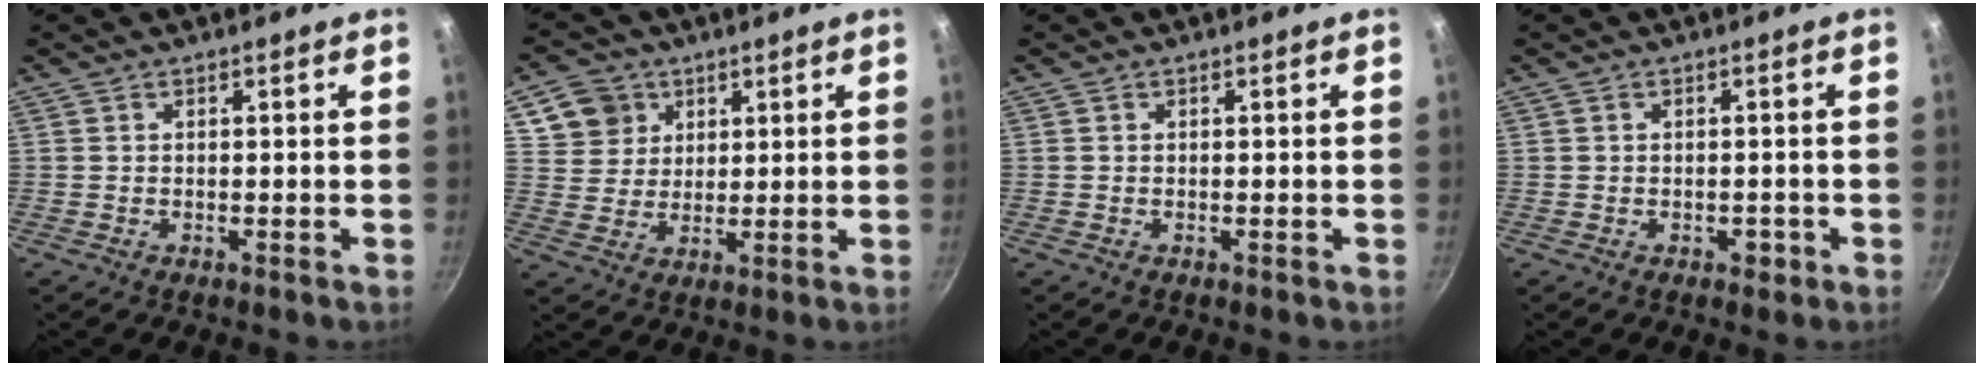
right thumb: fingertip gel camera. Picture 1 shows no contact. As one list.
[{"total": 8.0, "force": [3.8, 6.8, 1.8], "torque": [-0.002, 0.000, 0.070]}, {"total": 0.0}, {"total": 2.0, "force": [-0.8, 1.4, 1.1], "torque": [-0.006, 0.012, -0.006]}]